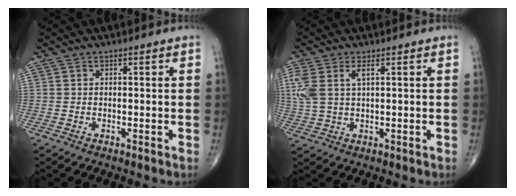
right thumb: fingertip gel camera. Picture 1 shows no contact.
{"total": 7.5, "force": [2.3, 3.5, 6.2], "torque": [-0.165, 0.009, 0.054]}